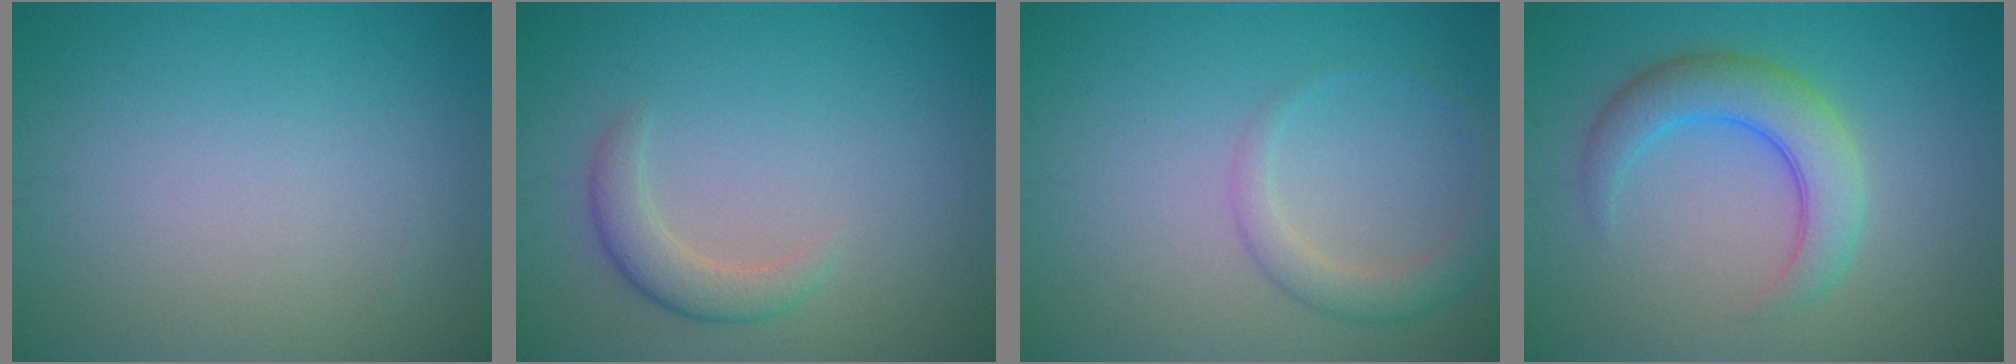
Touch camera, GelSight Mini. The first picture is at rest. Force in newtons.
{"total": 2.5, "press": 2.5, "slide": 0.1}
{"total": 2.5, "press": 2.5, "slide": 0.1}
{"total": 4.8, "press": 4.8, "slide": 0.2}